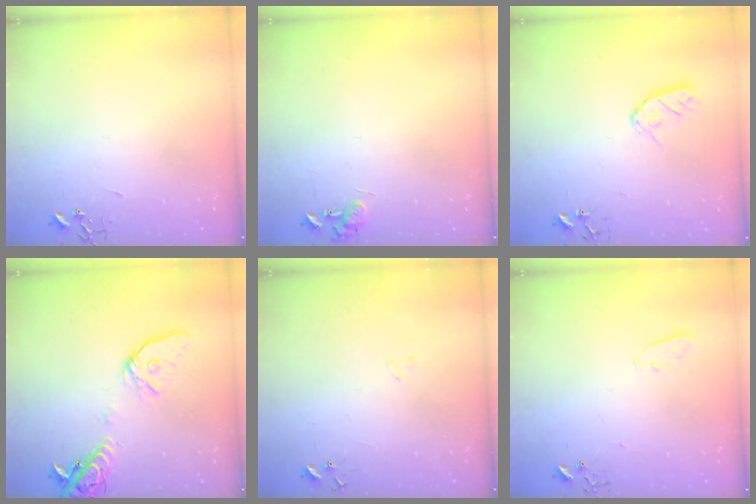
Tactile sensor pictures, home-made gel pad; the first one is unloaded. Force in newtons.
{"total": 8.6, "press": 8.6, "slide": 0.7}
{"total": 8.6, "press": 8.5, "slide": 0.7}
{"total": 15.2, "press": 14.9, "slide": 3.0}
{"total": 7.8, "press": 7.8, "slide": 0.7}
{"total": 3.0, "press": 3.0, "slide": 0.3}